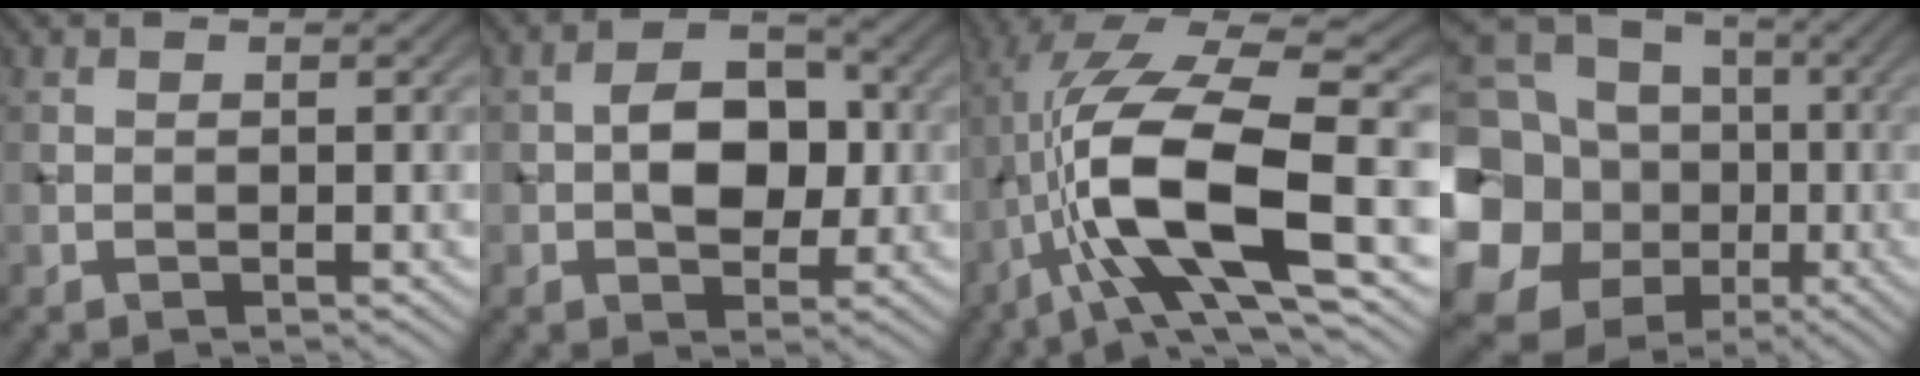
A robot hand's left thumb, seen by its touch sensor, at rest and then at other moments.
{"total": 6.1, "force": [-0.2, 4.3, 4.4], "torque": [-0.064, 0.004, -0.004]}
{"total": 14.6, "force": [-3.0, 4.5, 13.5], "torque": [-0.263, 0.012, -0.052]}
{"total": 21.3, "force": [-2.3, 19.1, 9.2], "torque": [-0.244, -0.025, -0.052]}